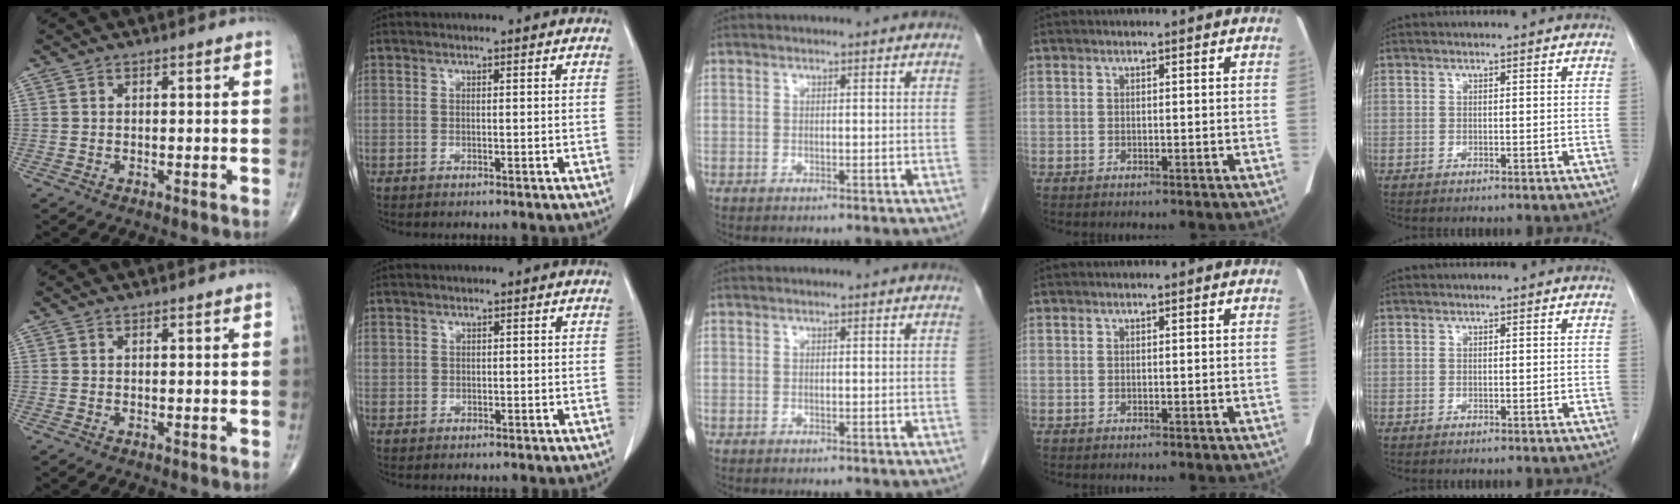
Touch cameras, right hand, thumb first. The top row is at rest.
{"index": {"total": 0.9, "force": [0.3, 0.8, 0.1], "torque": [0.009, 0.007, 0.004]}}